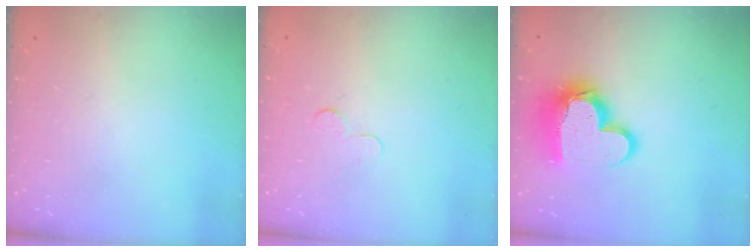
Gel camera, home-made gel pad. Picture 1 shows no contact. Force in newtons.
{"total": 2.3, "press": 2.3, "slide": 0.2}
{"total": 15.5, "press": 15.4, "slide": 1.8}